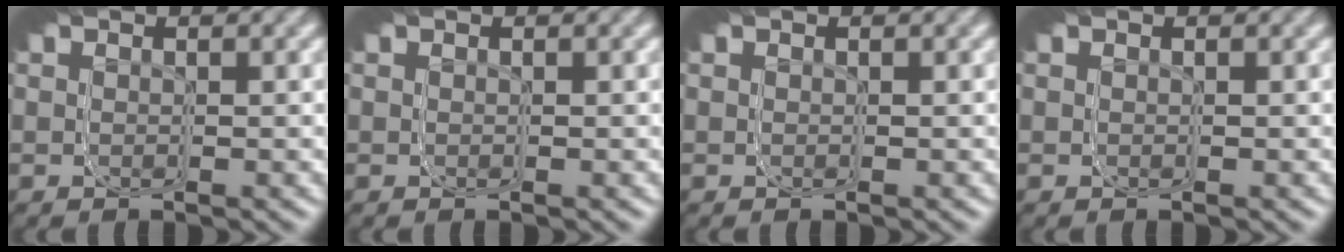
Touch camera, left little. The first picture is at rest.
{"total": 0.0}
{"total": 0.0}
{"total": 0.0}